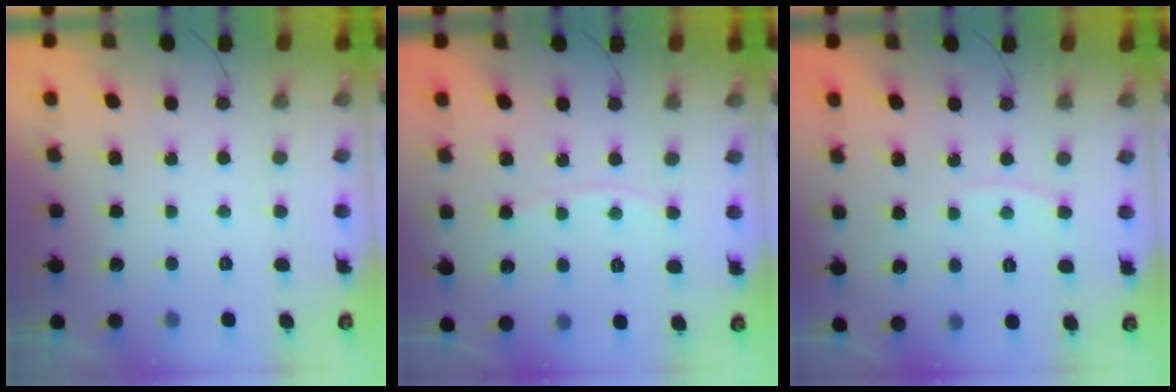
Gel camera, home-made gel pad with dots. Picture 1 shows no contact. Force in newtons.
{"total": 3.8, "press": 3.8, "slide": 0.6}
{"total": 4.1, "press": 4.0, "slide": 0.5}